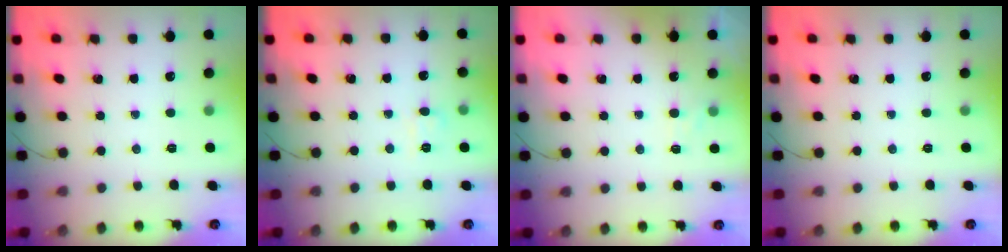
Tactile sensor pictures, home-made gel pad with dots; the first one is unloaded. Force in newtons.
{"total": 6.0, "press": 5.7, "slide": 1.9}
{"total": 3.5, "press": 3.3, "slide": 1.2}
{"total": 0.0}